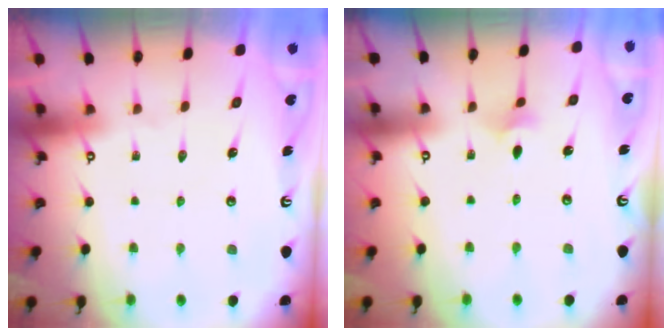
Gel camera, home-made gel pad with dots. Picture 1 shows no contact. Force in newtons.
{"total": 2.3, "press": 2.2, "slide": 0.6}